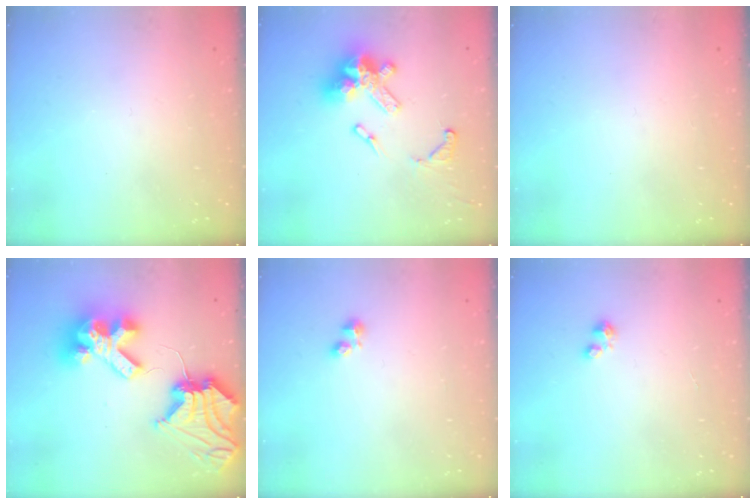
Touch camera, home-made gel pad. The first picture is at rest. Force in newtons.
{"total": 16.7, "press": 16.6, "slide": 1.6}
{"total": 0.0}
{"total": 19.4, "press": 19.2, "slide": 2.5}
{"total": 2.1, "press": 2.1, "slide": 0.3}
{"total": 2.3, "press": 2.3, "slide": 0.3}